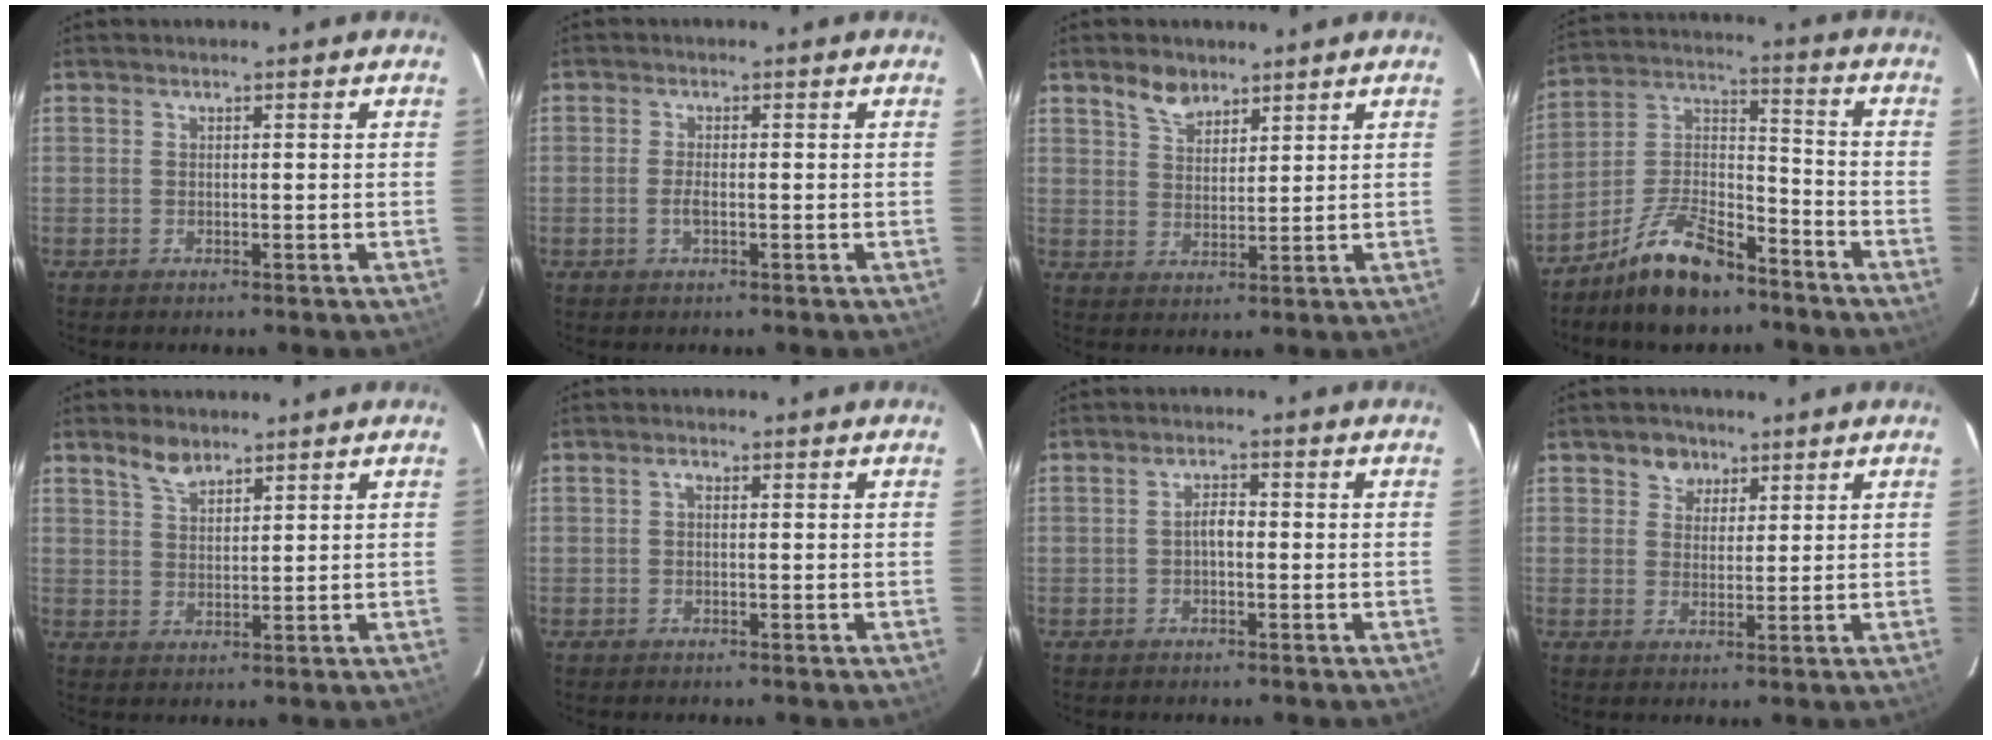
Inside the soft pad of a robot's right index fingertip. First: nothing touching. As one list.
[{"total": 1.9, "force": [-0.7, 0.7, 1.7], "torque": [-0.037, -0.003, -0.012]}, {"total": 5.0, "force": [3.8, 2.7, 2.0], "torque": [-0.029, 0.007, 0.070]}, {"total": 13.9, "force": [-10.0, 5.5, 8.0], "torque": [-0.163, 0.030, -0.180]}, {"total": 4.0, "force": [3.2, 1.6, 1.8], "torque": [-0.032, 0.006, 0.061]}, {"total": 0.9, "force": [0.0, 0.6, 0.7], "torque": [-0.012, 0.006, -0.002]}, {"total": 2.2, "force": [-0.5, 1.0, 1.8], "torque": [-0.035, 0.010, -0.009]}, {"total": 4.0, "force": [2.2, 3.2, 0.8], "torque": [-0.002, 0.009, 0.038]}]